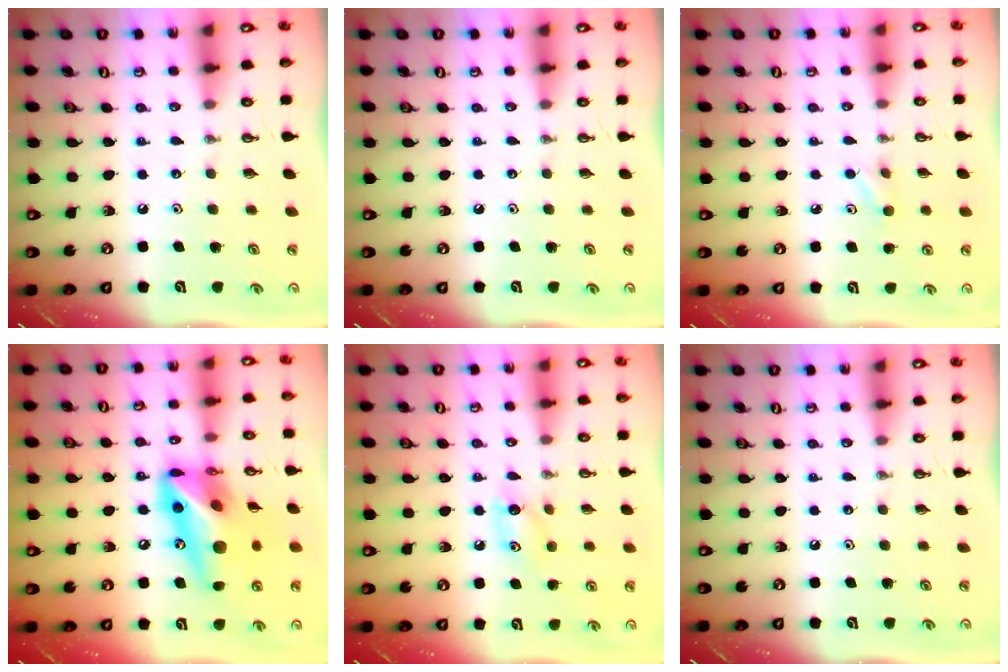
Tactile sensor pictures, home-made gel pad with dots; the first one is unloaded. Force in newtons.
{"total": 0.0}
{"total": 4.5, "press": 4.5, "slide": 0.8}
{"total": 19.3, "press": 19.0, "slide": 3.2}
{"total": 6.1, "press": 6.0, "slide": 0.8}
{"total": 0.0}